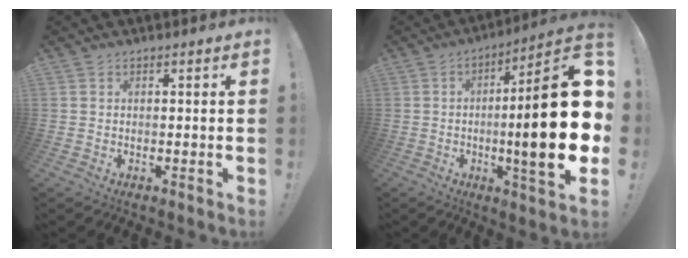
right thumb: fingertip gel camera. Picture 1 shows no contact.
{"total": 24.9, "force": [-1.3, 3.9, 24.6], "torque": [-0.385, -0.009, -0.025]}